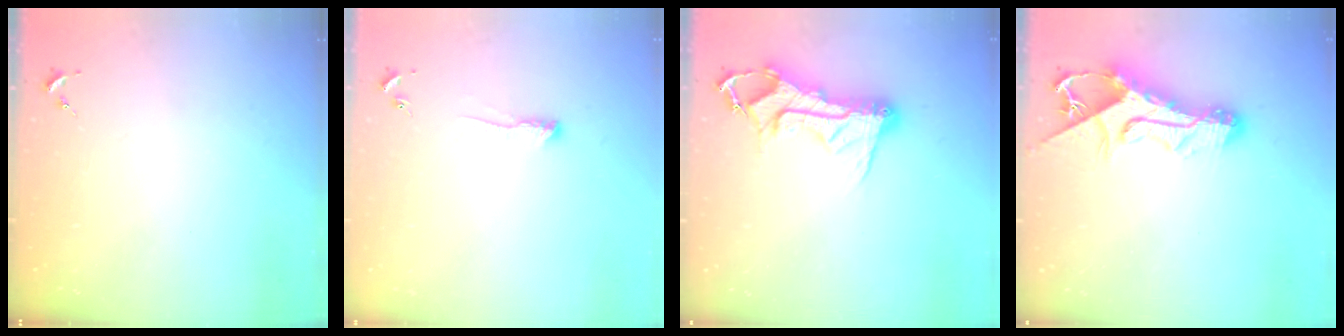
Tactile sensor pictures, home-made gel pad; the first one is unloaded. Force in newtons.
{"total": 4.9, "press": 4.8, "slide": 0.8}
{"total": 14.0, "press": 14.0, "slide": 1.4}
{"total": 13.9, "press": 13.8, "slide": 1.4}